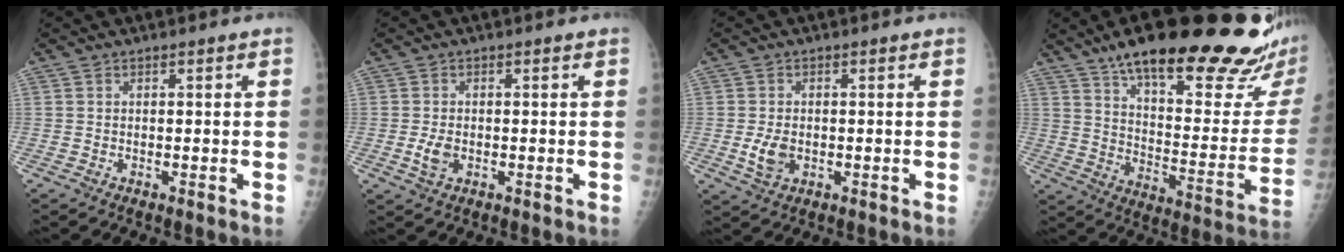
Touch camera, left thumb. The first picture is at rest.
{"total": 3.0, "force": [-0.6, 2.0, 2.2], "torque": [-0.044, -0.002, -0.009]}
{"total": 4.1, "force": [-0.7, 2.8, 3.0], "torque": [-0.055, -0.004, -0.007]}
{"total": 32.4, "force": [22.7, 7.9, 21.7], "torque": [-0.273, -0.079, 0.325]}